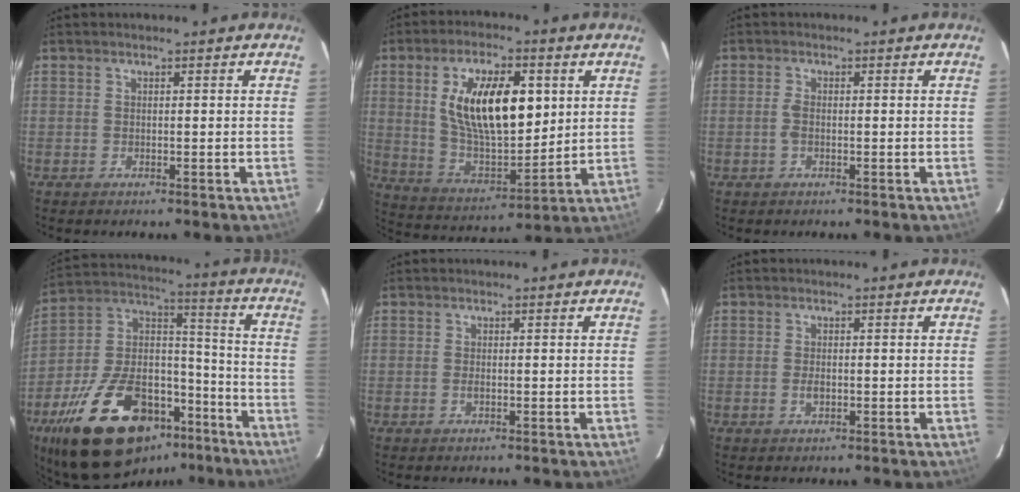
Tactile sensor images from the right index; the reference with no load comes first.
{"total": 17.9, "force": [4.6, 8.1, 15.3], "torque": [-0.268, 0.004, 0.095]}
{"total": 1.6, "force": [-0.4, 0.8, 1.3], "torque": [-0.030, 0.002, -0.009]}
{"total": 28.5, "force": [-17.4, 14.5, 17.2], "torque": [-0.334, 0.023, -0.269]}
{"total": 0.8, "force": [-0.2, 0.3, 0.7], "torque": [-0.015, -0.001, -0.005]}
{"total": 1.7, "force": [-0.5, 1.0, 1.3], "torque": [-0.026, 0.000, -0.008]}